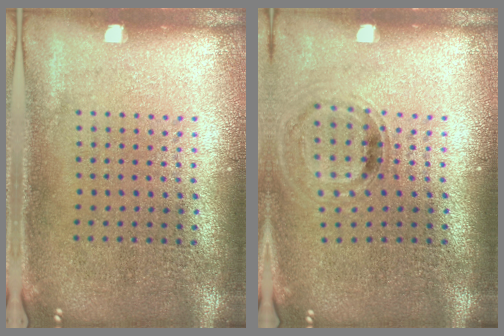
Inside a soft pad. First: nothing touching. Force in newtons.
{"total": 0.8, "press": 0.8, "slide": 0.1}